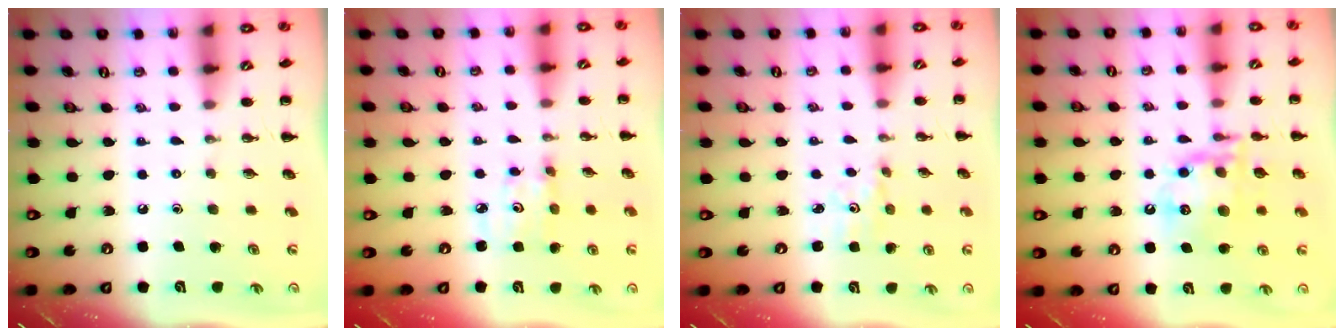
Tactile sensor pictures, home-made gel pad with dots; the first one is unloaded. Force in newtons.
{"total": 2.8, "press": 2.8, "slide": 0.4}
{"total": 2.3, "press": 2.2, "slide": 0.7}
{"total": 15.0, "press": 14.8, "slide": 2.7}